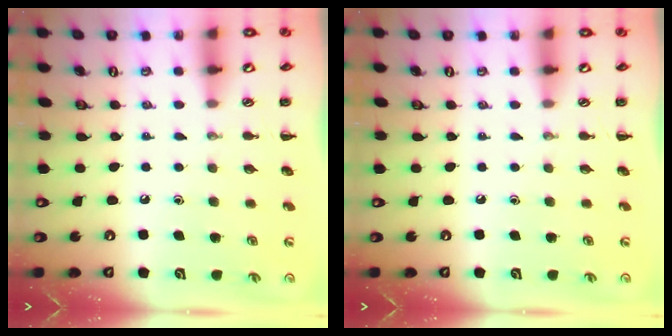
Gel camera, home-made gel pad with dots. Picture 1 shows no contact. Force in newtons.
{"total": 0.0}